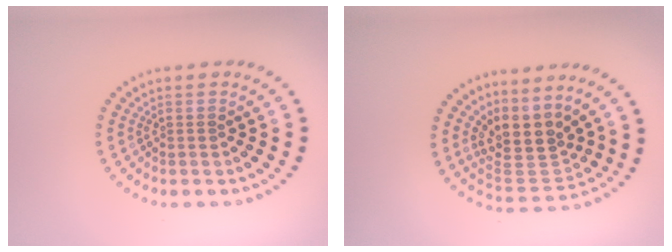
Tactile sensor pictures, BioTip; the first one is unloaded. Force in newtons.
{"total": 4.1, "press": 3.0, "slide": 2.8}